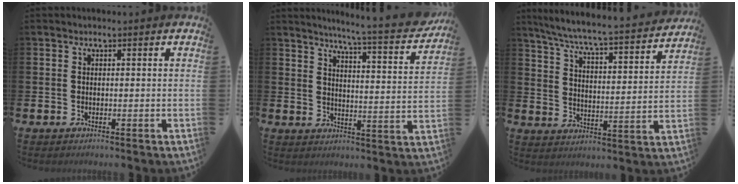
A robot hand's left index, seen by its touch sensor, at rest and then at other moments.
{"total": 6.3, "force": [5.9, -0.4, 2.1], "torque": [-0.049, -0.052, 0.093]}
{"total": 6.6, "force": [6.1, 0.2, 2.5], "torque": [-0.078, -0.052, 0.100]}